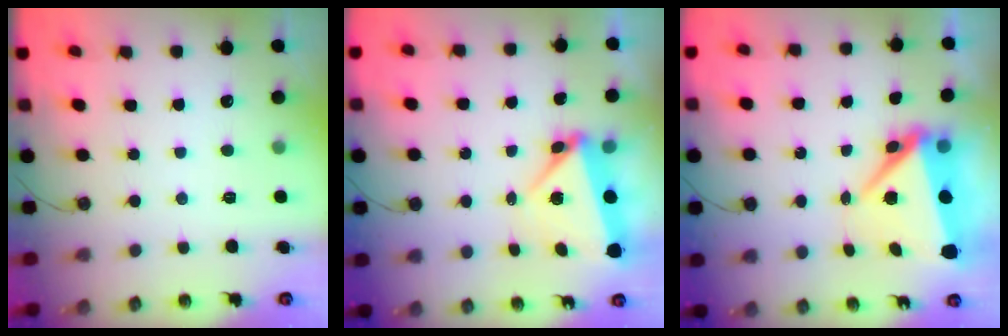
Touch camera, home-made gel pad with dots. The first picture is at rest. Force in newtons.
{"total": 5.5, "press": 5.5, "slide": 0.7}
{"total": 9.0, "press": 8.8, "slide": 2.0}